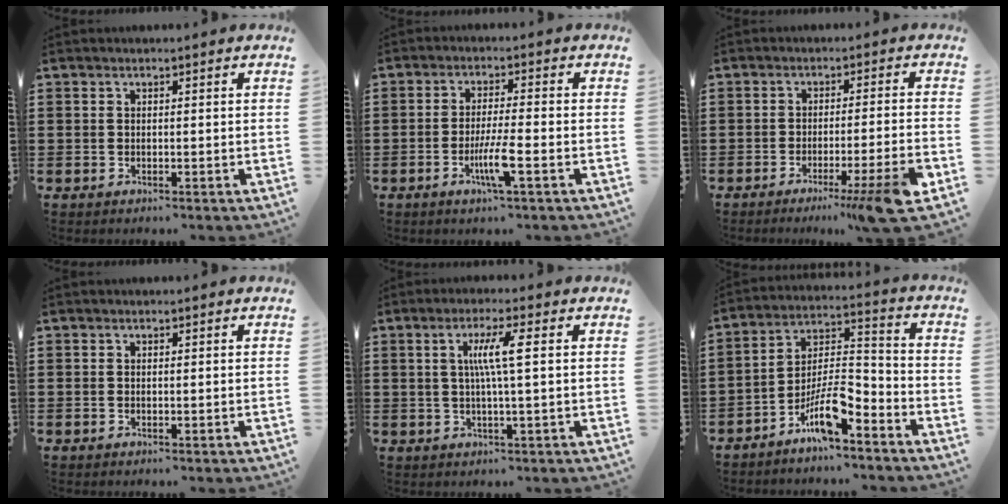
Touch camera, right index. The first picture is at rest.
{"total": 5.5, "force": [-2.2, 0.2, 5.0], "torque": [-0.096, -0.014, -0.042]}
{"total": 7.6, "force": [-4.6, -0.7, 6.0], "torque": [-0.091, -0.015, -0.079]}
{"total": 0.0}
{"total": 5.4, "force": [0.9, 0.0, 5.4], "torque": [-0.104, 0.000, 0.009]}
{"total": 9.0, "force": [-6.4, 2.2, 6.0], "torque": [-0.128, -0.001, -0.124]}